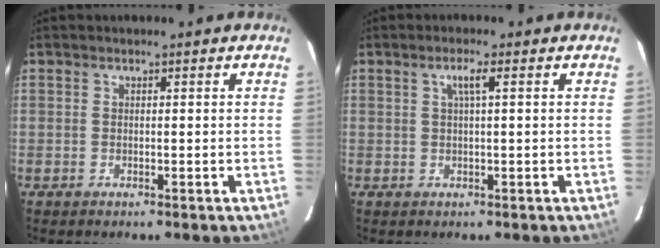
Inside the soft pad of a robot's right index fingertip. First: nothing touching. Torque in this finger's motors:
{"motor_torque": [0.01, -0.01, 0.05, 0.04]}